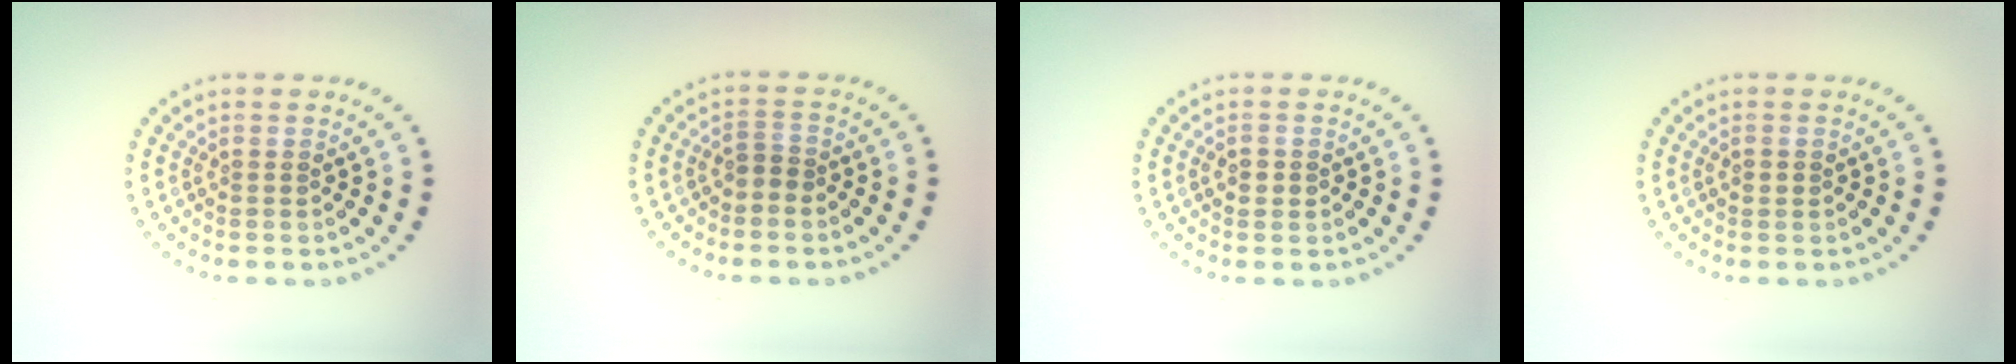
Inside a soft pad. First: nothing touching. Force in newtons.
{"total": 1.4, "press": 1.1, "slide": 0.8}
{"total": 0.8, "press": 0.8, "slide": 0.2}
{"total": 0.9, "press": 0.8, "slide": 0.2}